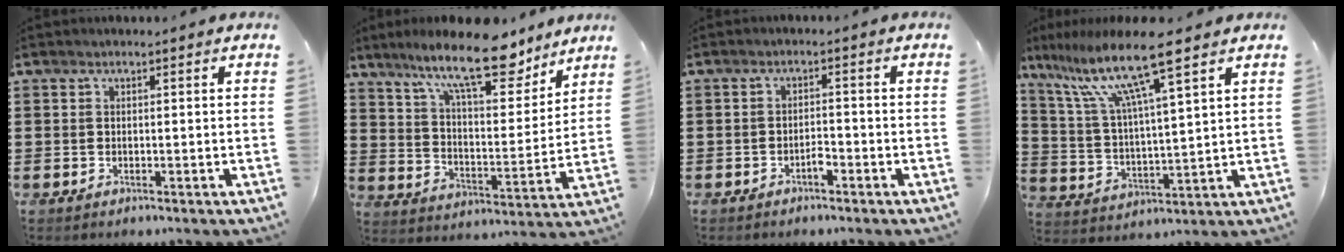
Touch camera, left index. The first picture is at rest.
{"total": 13.8, "force": [10.6, 3.1, 8.4], "torque": [-0.164, -0.050, 0.179]}
{"total": 2.0, "force": [-1.4, 0.6, 1.3], "torque": [-0.029, 0.002, -0.027]}
{"total": 12.8, "force": [8.8, 0.8, 9.4], "torque": [-0.214, -0.036, 0.141]}